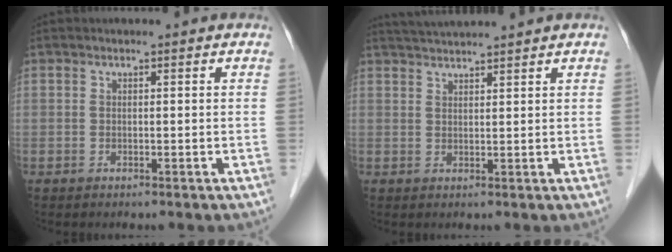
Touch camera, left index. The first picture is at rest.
{"total": 4.6, "force": [4.3, -0.9, 1.3], "torque": [-0.022, 0.025, 0.076]}